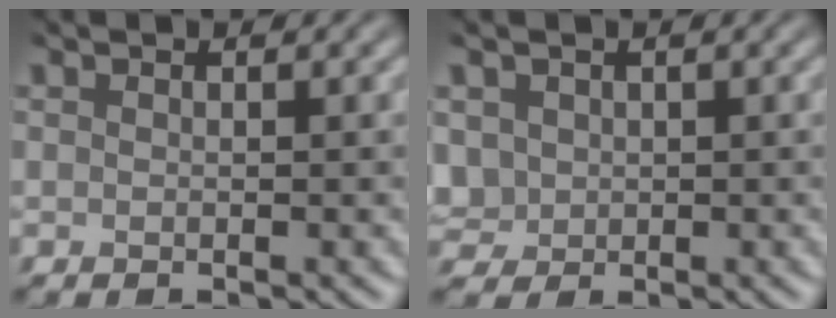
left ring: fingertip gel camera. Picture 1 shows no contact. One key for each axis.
{"total": 2.8, "fx": 0.3, "fy": 2.4, "fz": 1.5, "tx": -0.071, "ty": -0.004, "tz": 0.023}